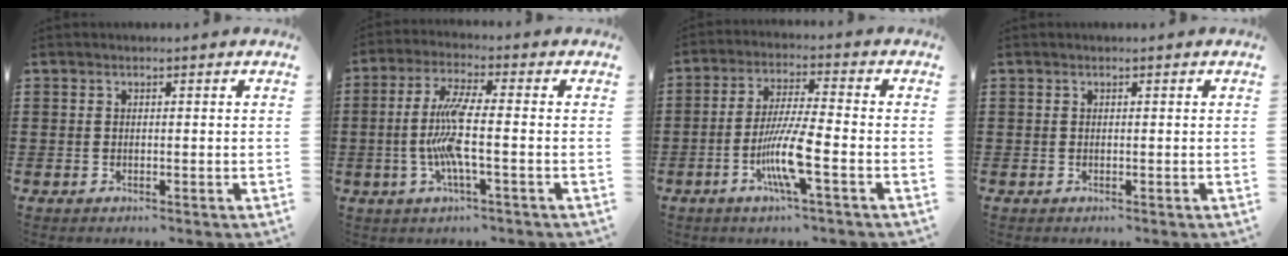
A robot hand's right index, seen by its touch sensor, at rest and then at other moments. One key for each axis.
{"total": 8.4, "fx": -1.5, "fy": 1.1, "fz": 8.1, "tx": -0.184, "ty": -0.017, "tz": -0.040}
{"total": 8.9, "fx": -3.4, "fy": 0.9, "fz": 8.2, "tx": -0.166, "ty": -0.014, "tz": -0.066}
{"total": 0.0}